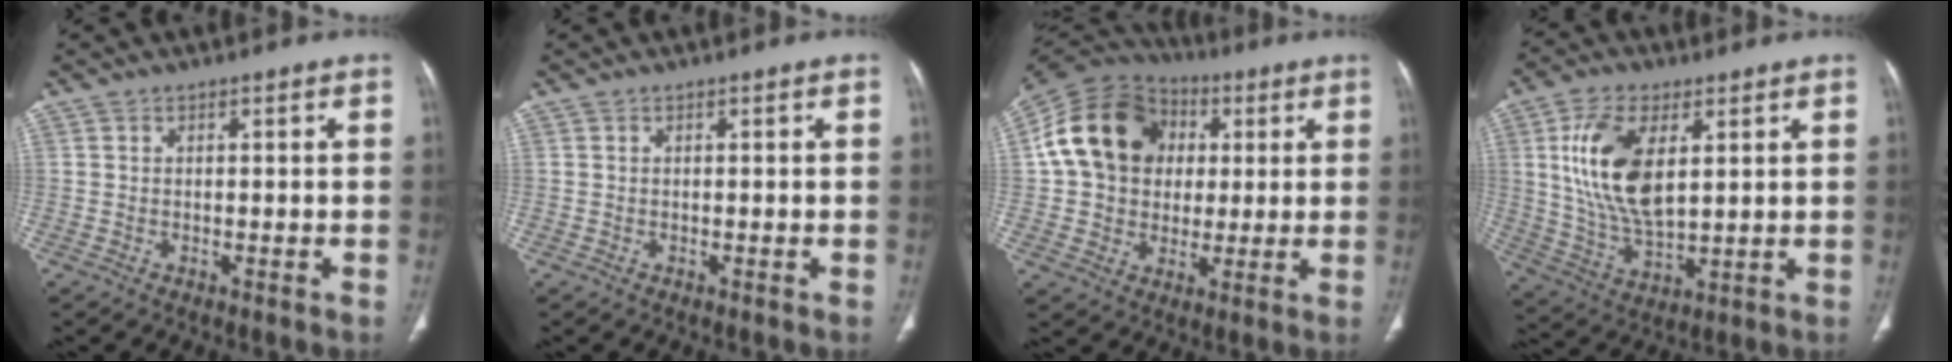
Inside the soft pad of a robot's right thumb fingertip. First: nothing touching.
{"total": 0.0}
{"total": 18.4, "force": [3.2, 15.0, 10.1], "torque": [-0.168, 0.021, 0.051]}
{"total": 15.3, "force": [4.0, 7.8, 12.5], "torque": [-0.239, -0.017, 0.085]}